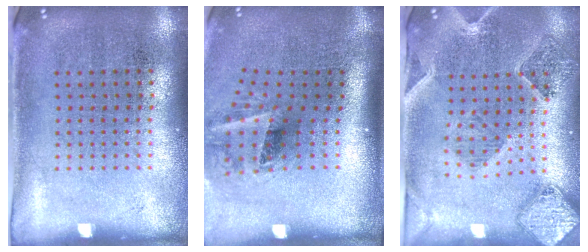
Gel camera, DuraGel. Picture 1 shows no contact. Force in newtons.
{"total": 1.9, "press": 1.2, "slide": 1.5}
{"total": 1.5, "press": 1.5, "slide": 0.4}